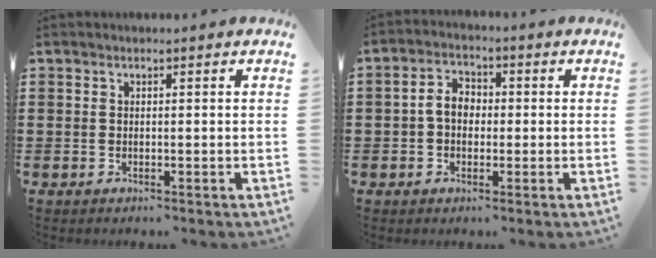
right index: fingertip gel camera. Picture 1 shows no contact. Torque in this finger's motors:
{"motor_torque": [0.93, -0.43, 0.49, 0.10]}